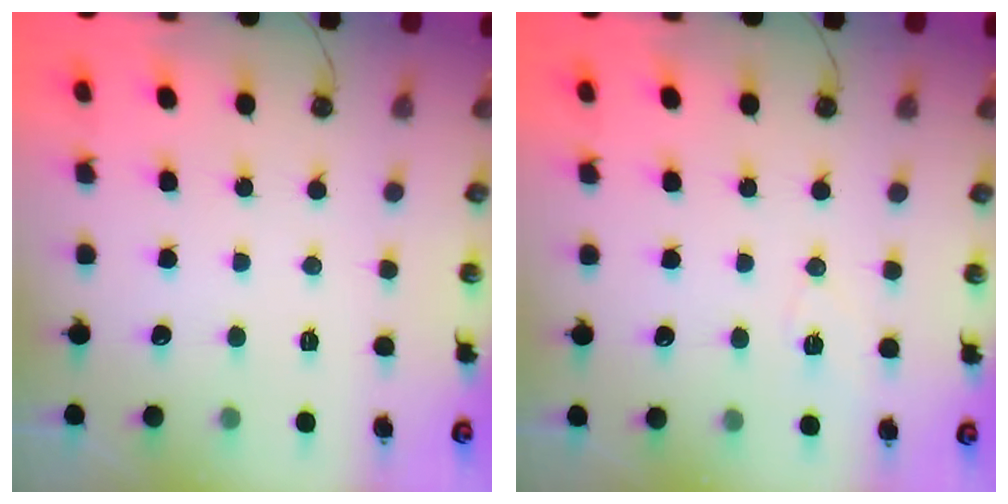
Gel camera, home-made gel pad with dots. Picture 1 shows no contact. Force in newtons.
{"total": 4.1, "press": 3.4, "slide": 2.2}